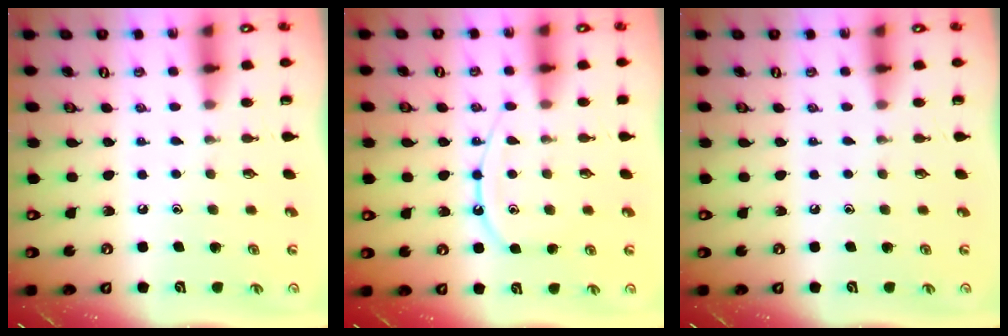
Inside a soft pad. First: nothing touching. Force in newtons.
{"total": 10.6, "press": 10.5, "slide": 1.1}
{"total": 0.0}